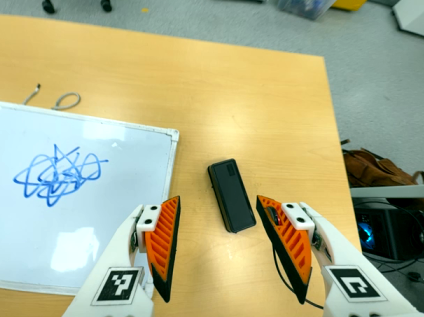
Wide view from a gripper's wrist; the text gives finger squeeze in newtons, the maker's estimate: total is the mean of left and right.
{"total": 0.0}